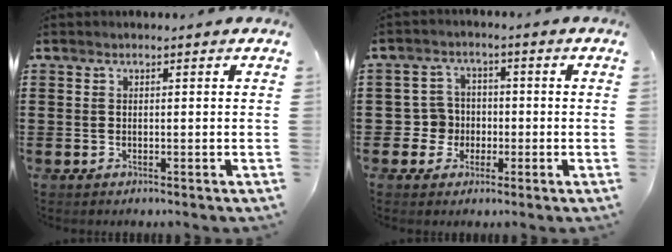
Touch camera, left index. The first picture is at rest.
{"total": 4.4, "force": [-0.9, 4.2, 0.8], "torque": [-0.032, 0.010, -0.019]}